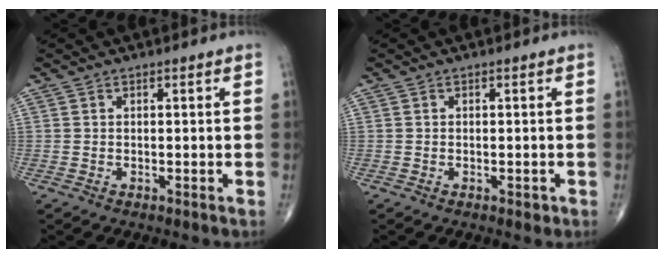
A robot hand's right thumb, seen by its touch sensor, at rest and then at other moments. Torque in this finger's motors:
{"motor_torque": [0.22, -0.02, -0.27, -0.22, 0.06]}